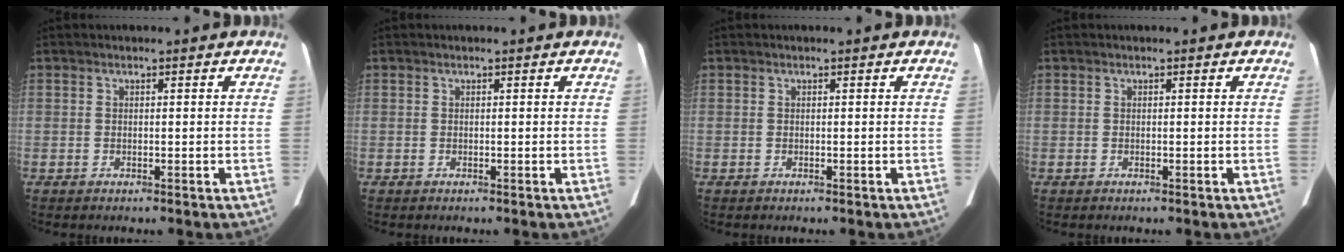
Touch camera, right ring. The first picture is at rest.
{"total": 0.0}
{"total": 0.0}
{"total": 0.0}